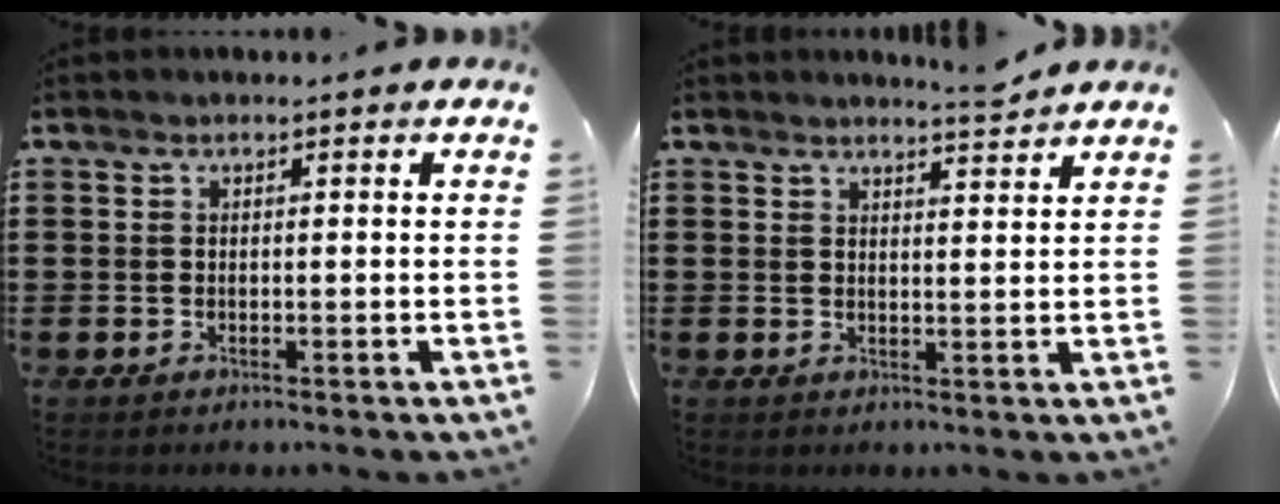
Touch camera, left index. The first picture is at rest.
{"total": 3.3, "force": [3.2, -0.3, 0.8], "torque": [-0.016, -0.011, 0.058]}